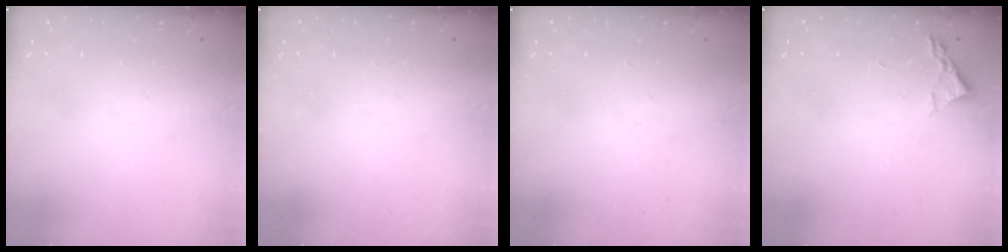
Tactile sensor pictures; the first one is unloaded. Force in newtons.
{"total": 1.5, "press": 1.5, "slide": 0.1}
{"total": 0.0}
{"total": 2.4, "press": 2.3, "slide": 0.3}